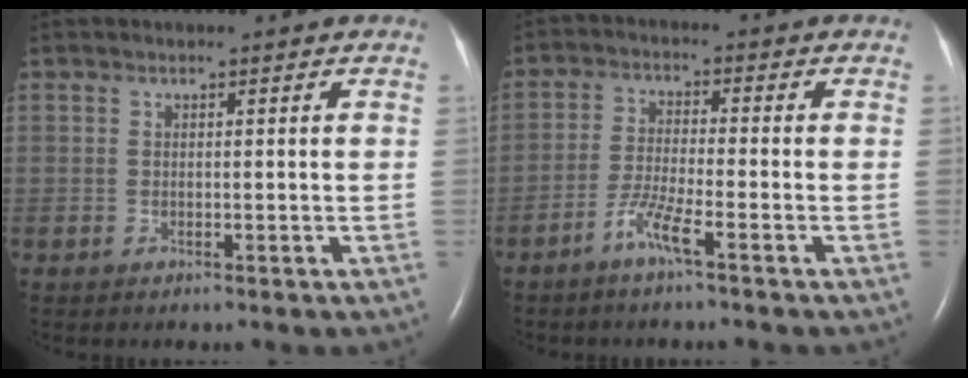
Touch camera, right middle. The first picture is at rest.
{"total": 4.6, "force": [-3.0, -0.2, 3.5], "torque": [-0.076, -0.007, -0.064]}